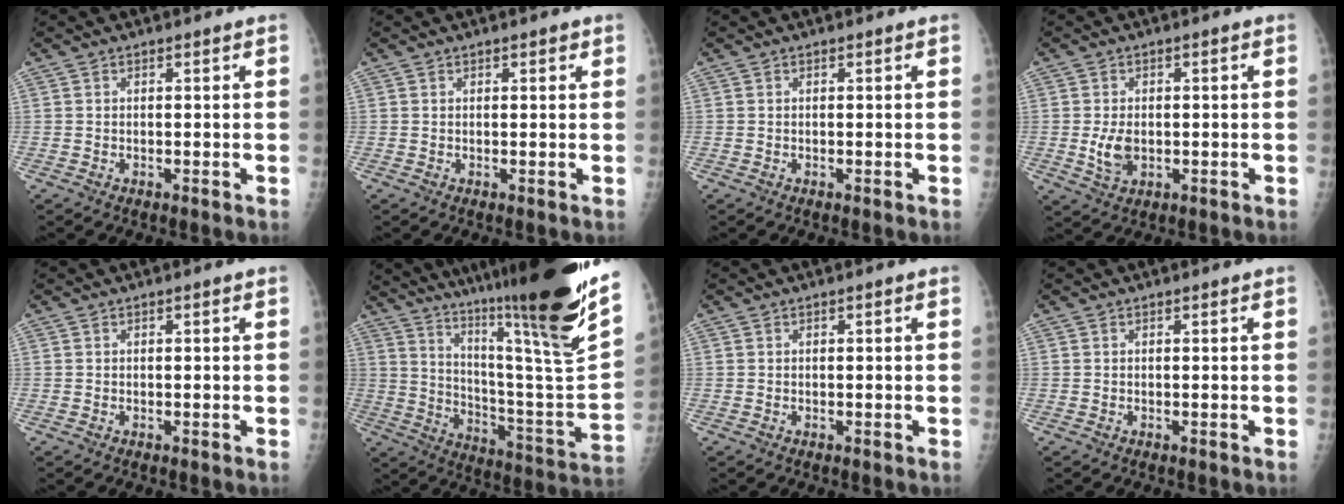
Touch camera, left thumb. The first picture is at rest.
{"total": 1.1, "force": [0.6, 0.5, 0.7], "torque": [-0.004, 0.000, 0.006]}
{"total": 0.0}
{"total": 4.8, "force": [-0.6, 3.1, 3.6], "torque": [-0.064, -0.001, -0.004]}
{"total": 0.0}
{"total": 34.1, "force": [23.3, 3.0, 24.7], "torque": [-0.332, -0.121, 0.347]}
{"total": 0.0}
{"total": 0.0}